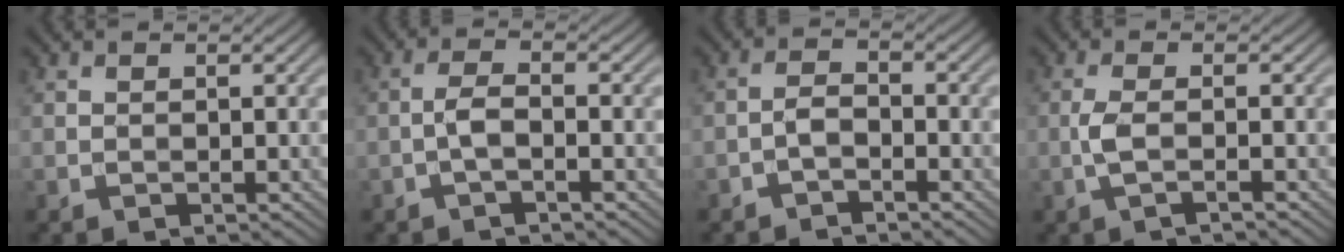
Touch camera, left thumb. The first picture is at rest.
{"total": 2.5, "force": [-1.0, 0.6, 2.2], "torque": [-0.047, 0.007, -0.028]}
{"total": 2.2, "force": [-1.5, 0.8, 1.4], "torque": [-0.026, 0.007, -0.035]}
{"total": 2.9, "force": [-0.8, 0.6, 2.7], "torque": [-0.056, 0.004, -0.028]}